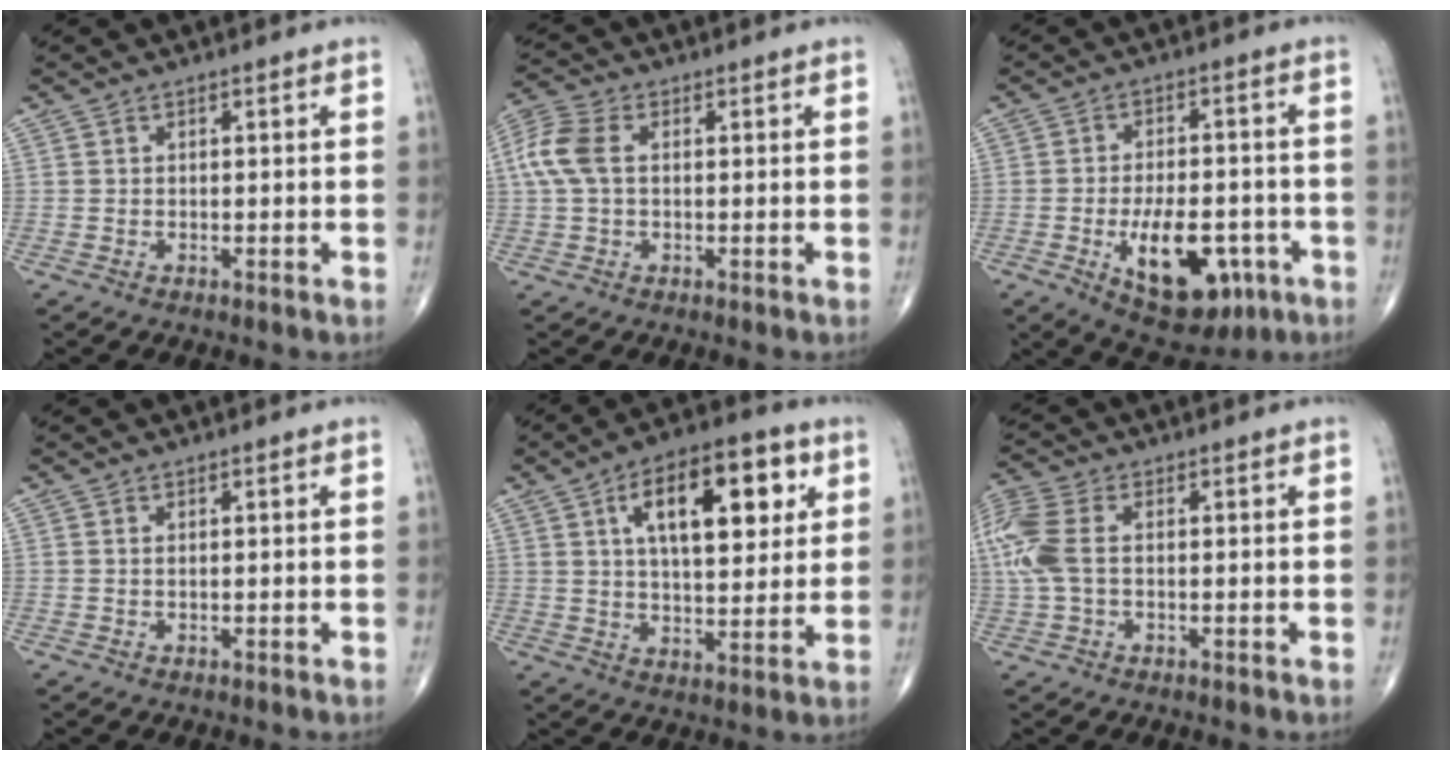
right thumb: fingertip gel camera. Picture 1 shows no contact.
{"total": 7.5, "force": [0.9, 4.6, 5.9], "torque": [-0.156, 0.023, 0.016]}
{"total": 14.8, "force": [-5.2, 7.7, 11.5], "torque": [-0.152, 0.017, -0.066]}
{"total": 0.0}
{"total": 17.3, "force": [6.1, 7.9, 14.2], "torque": [-0.182, -0.007, 0.091]}
{"total": 9.5, "force": [0.9, 5.5, 7.6], "torque": [-0.215, 0.020, 0.019]}